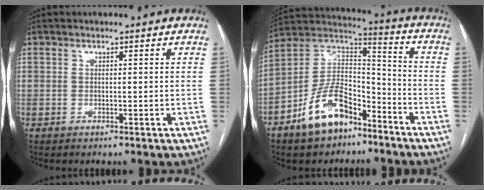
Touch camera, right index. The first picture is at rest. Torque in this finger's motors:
{"motor_torque": [0.38, -0.26, 0.15, -0.03]}